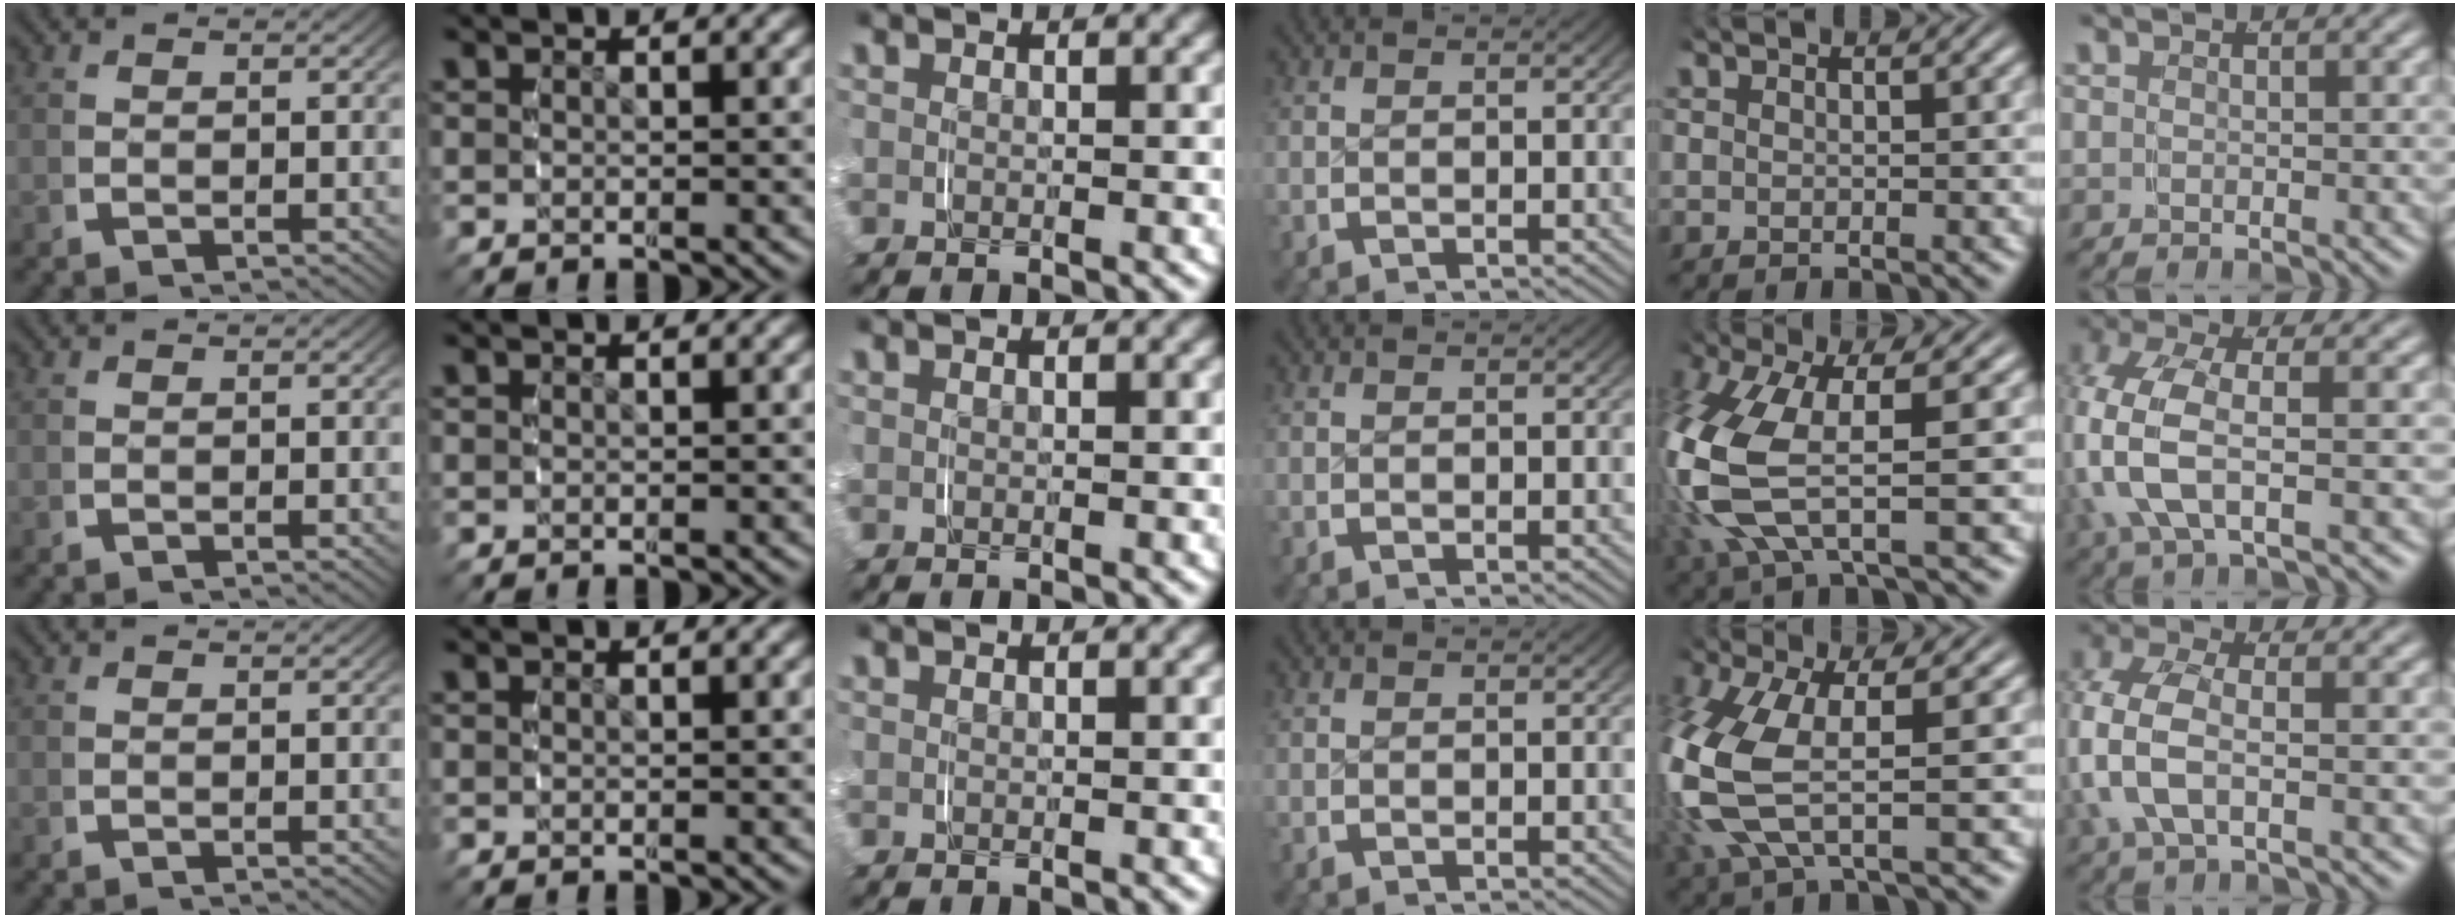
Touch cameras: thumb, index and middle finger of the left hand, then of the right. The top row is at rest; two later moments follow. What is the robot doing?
{"motion": "grasp_and_lifting", "object": "shoes"}